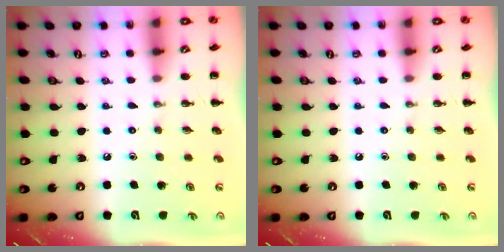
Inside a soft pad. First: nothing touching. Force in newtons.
{"total": 0.0}